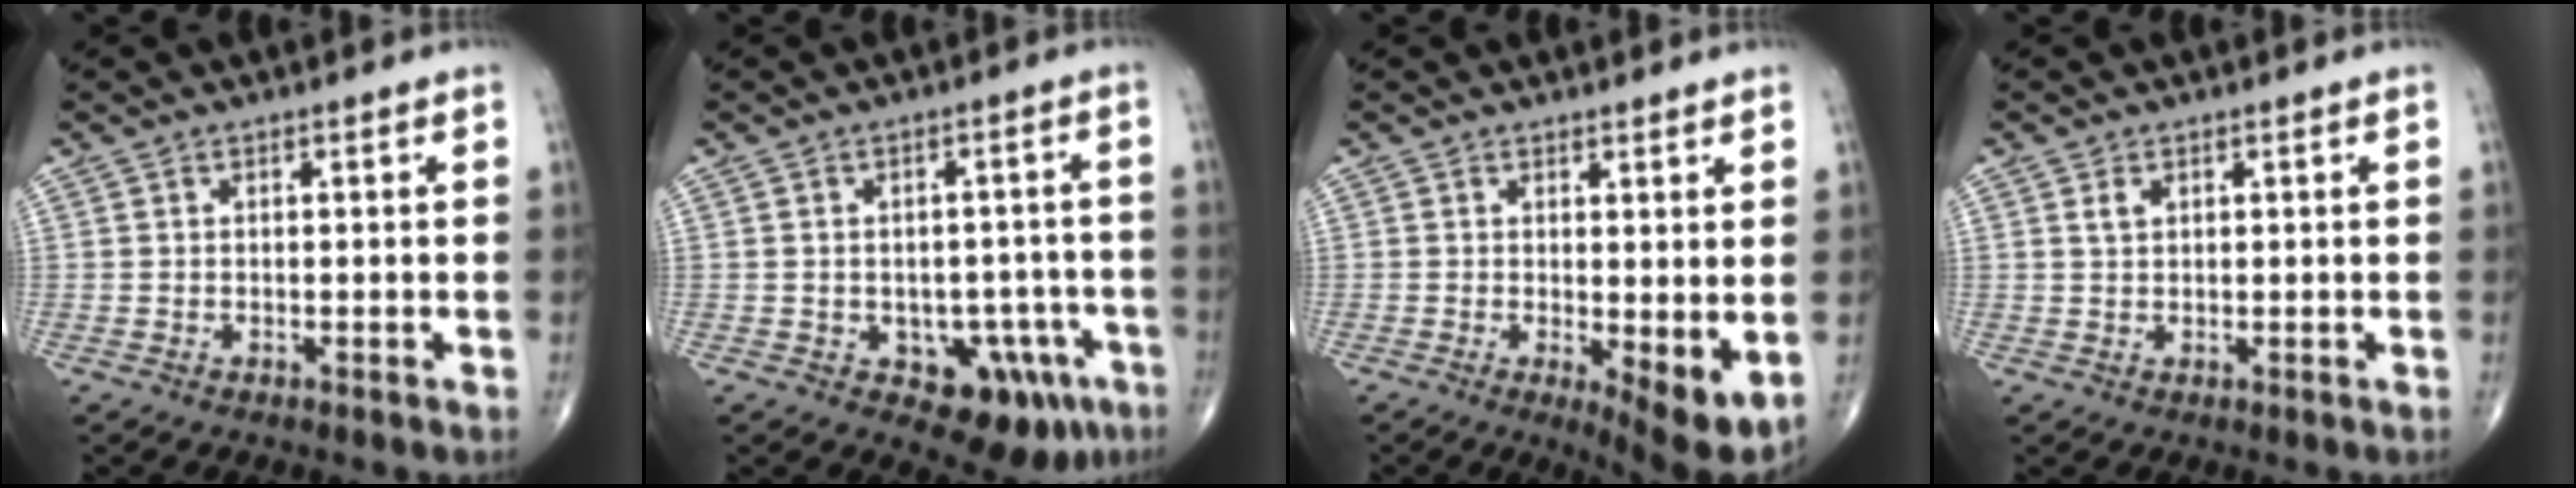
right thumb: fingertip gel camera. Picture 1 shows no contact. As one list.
[{"total": 11.2, "force": [-4.8, 7.1, 7.2], "torque": [-0.047, 0.026, -0.052]}, {"total": 7.1, "force": [-0.3, 2.3, 6.7], "torque": [-0.093, -0.021, 0.000]}, {"total": 1.7, "force": [0.8, 1.1, 1.0], "torque": [-0.020, 0.001, 0.017]}]